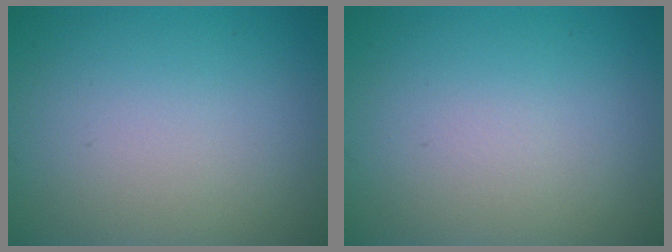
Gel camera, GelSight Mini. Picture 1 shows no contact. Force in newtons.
{"total": 0.0}